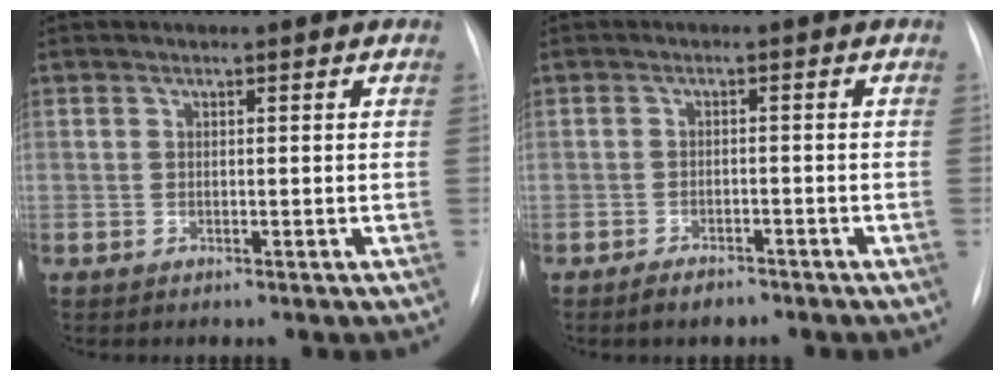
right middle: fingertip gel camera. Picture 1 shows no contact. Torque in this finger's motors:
{"motor_torque": [0.18, -0.17, 0.09, 0.03]}